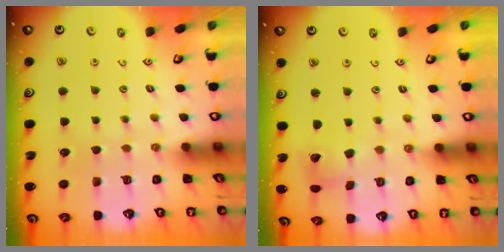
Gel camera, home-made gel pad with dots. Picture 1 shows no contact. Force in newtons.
{"total": 6.1, "press": 6.0, "slide": 0.7}